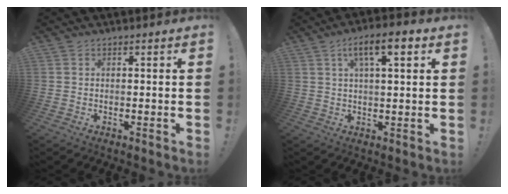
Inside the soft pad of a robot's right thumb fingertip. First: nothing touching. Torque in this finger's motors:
{"motor_torque": [0.27, 0.71, 1.00, 0.10, 0.17]}